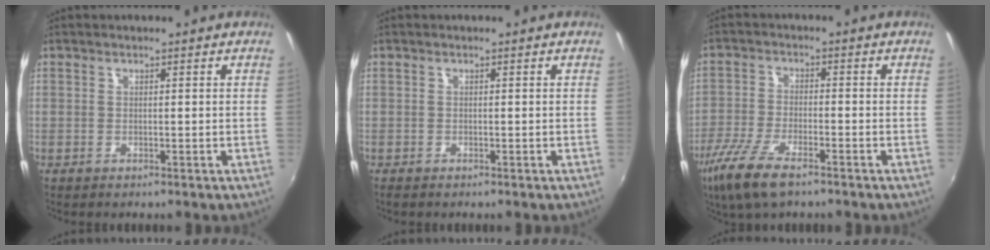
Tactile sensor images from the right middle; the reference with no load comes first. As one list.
[{"total": 0.0}, {"total": 9.7, "force": [-6.5, 2.9, 6.6], "torque": [-0.158, -0.025, -0.129]}]